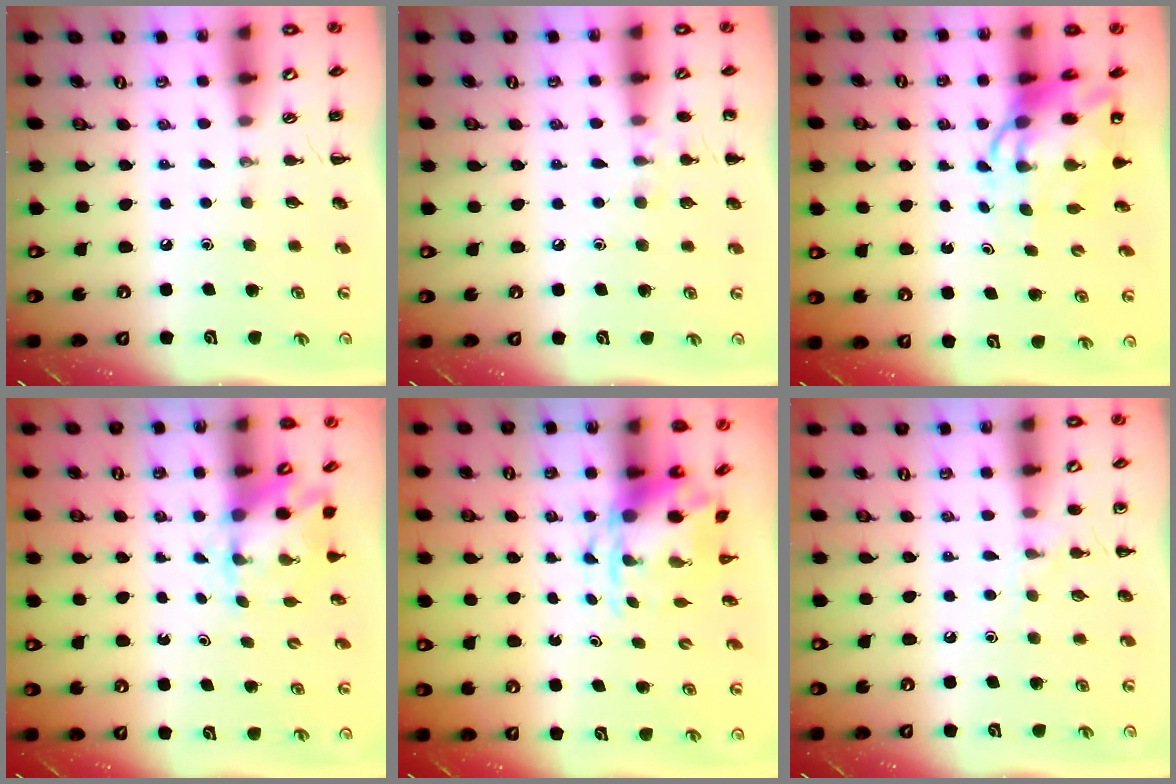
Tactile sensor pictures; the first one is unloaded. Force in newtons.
{"total": 7.0, "press": 6.7, "slide": 2.1}
{"total": 8.2, "press": 8.0, "slide": 2.1}
{"total": 2.5, "press": 2.3, "slide": 1.0}
{"total": 3.7, "press": 3.6, "slide": 1.0}
{"total": 6.1, "press": 5.7, "slide": 2.2}